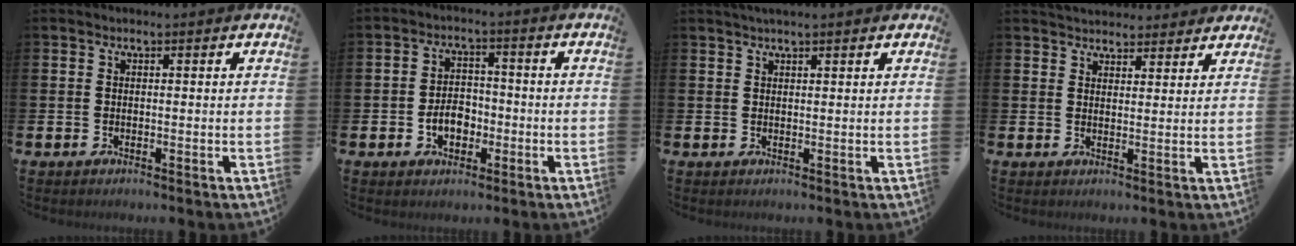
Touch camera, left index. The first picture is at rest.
{"total": 4.2, "force": [-1.4, 3.0, 2.6], "torque": [-0.033, -0.001, -0.032]}
{"total": 1.7, "force": [1.5, 0.1, 0.8], "torque": [-0.004, -0.002, 0.024]}
{"total": 3.8, "force": [3.6, 1.0, -0.1], "torque": [0.004, -0.020, 0.065]}